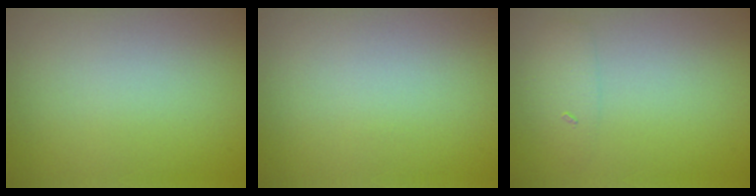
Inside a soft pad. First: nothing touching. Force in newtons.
{"total": 0.0}
{"total": 1.6, "press": 1.6, "slide": 0.1}